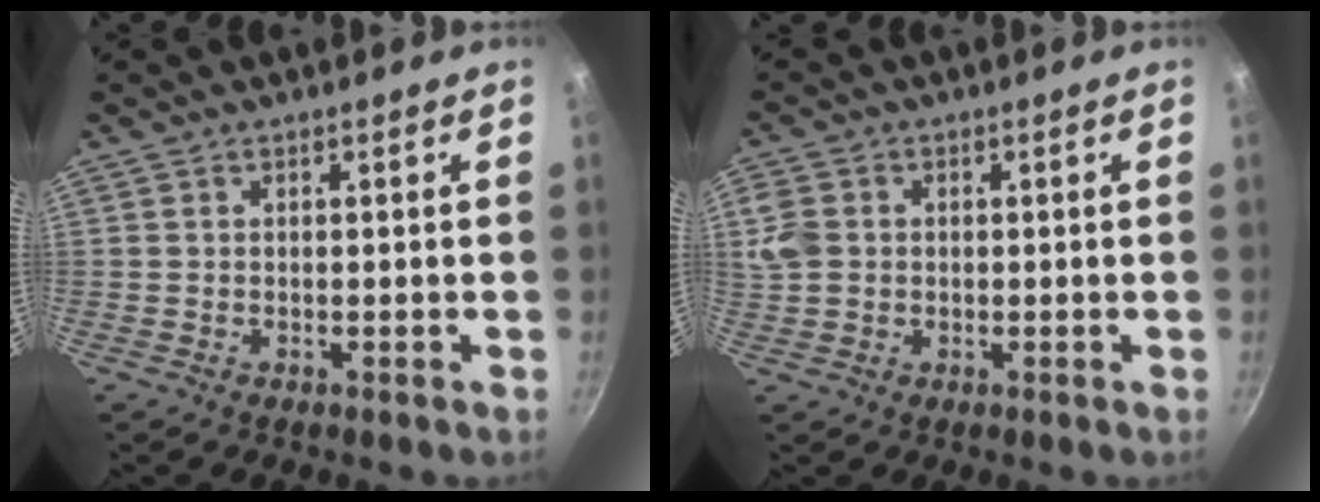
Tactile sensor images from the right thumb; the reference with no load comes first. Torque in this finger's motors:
{"motor_torque": [-0.26, -0.26, 0.07, 0.18, 0.21]}